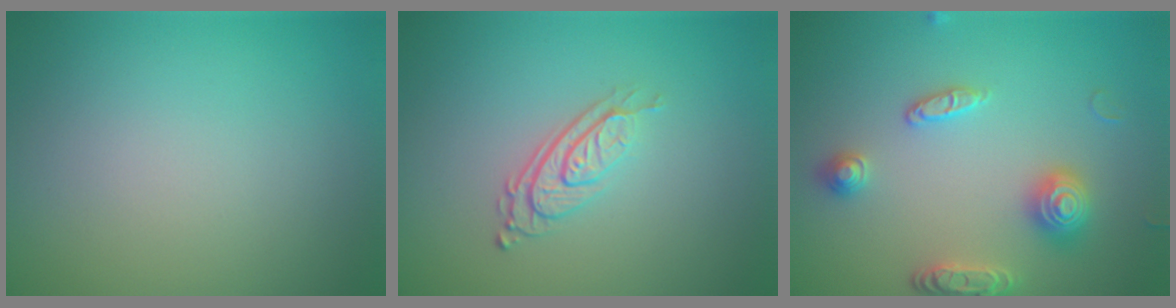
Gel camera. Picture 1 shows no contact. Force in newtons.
{"total": 2.9, "press": 1.9, "slide": 2.2}
{"total": 3.4, "press": 3.4, "slide": 0.3}